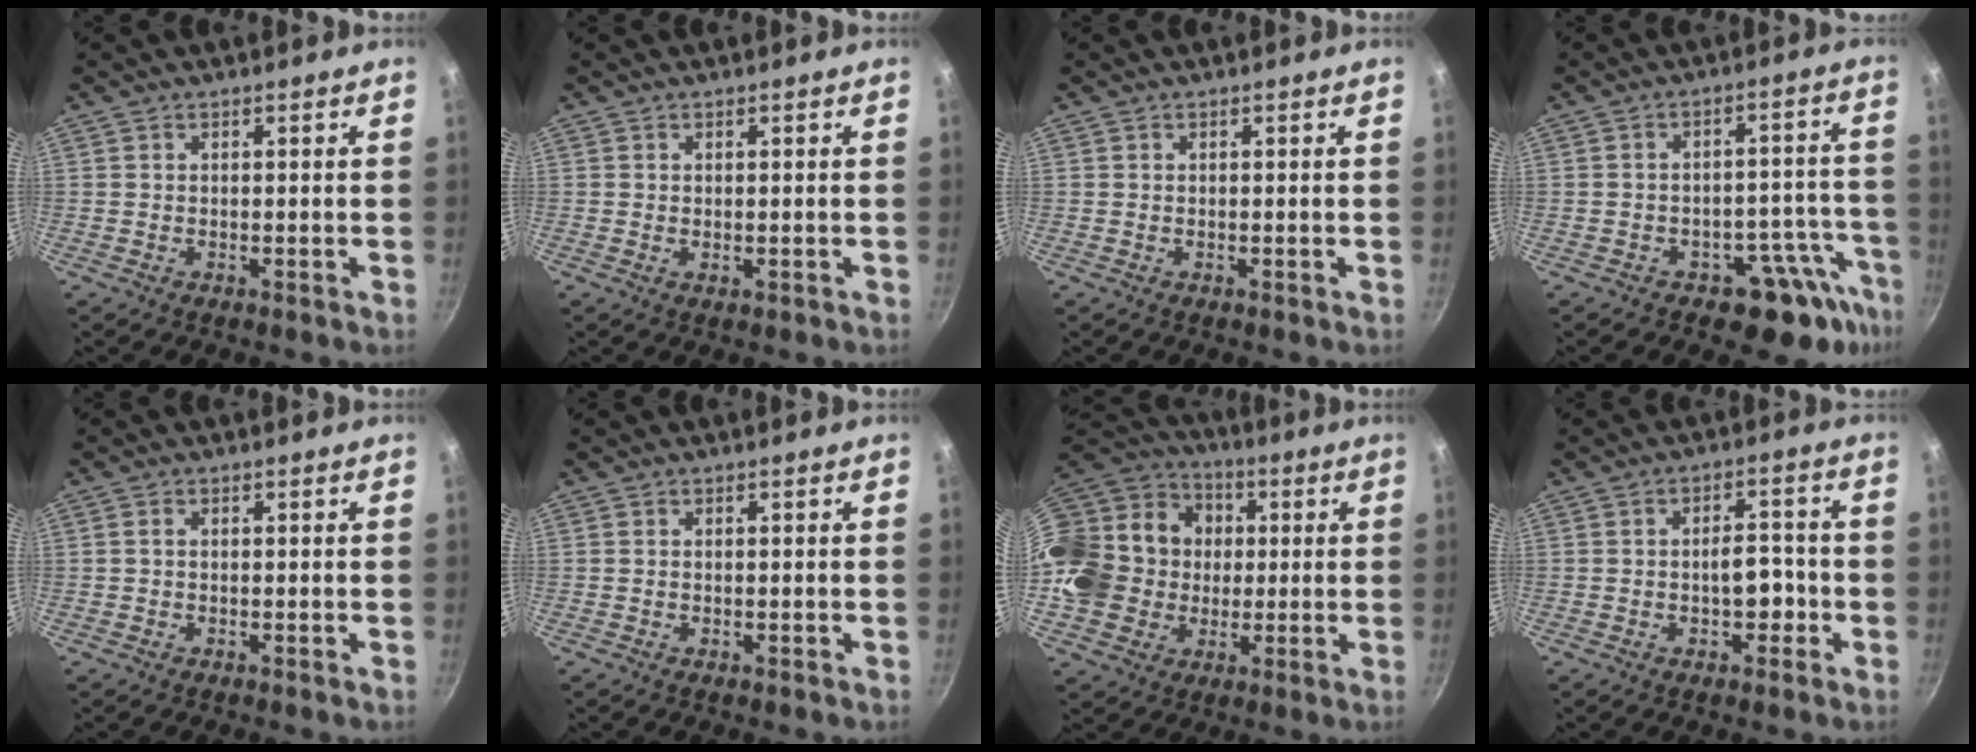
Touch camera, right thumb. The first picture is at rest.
{"total": 0.5, "force": [0.1, 0.3, 0.5], "torque": [-0.006, -0.003, 0.000]}
{"total": 0.0}
{"total": 11.1, "force": [-6.8, 6.5, 5.9], "torque": [0.000, 0.063, -0.076]}
{"total": 0.8, "force": [0.0, 0.6, 0.5], "torque": [-0.009, 0.004, -0.001]}
{"total": 0.0}
{"total": 23.7, "force": [0.6, 20.6, 11.7], "torque": [-0.223, 0.042, 0.019]}
{"total": 5.7, "force": [-1.6, 3.2, 4.4], "torque": [-0.038, 0.019, -0.024]}